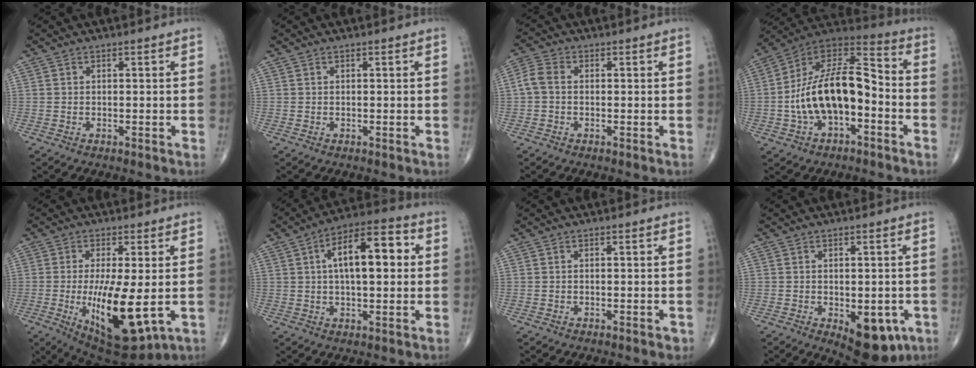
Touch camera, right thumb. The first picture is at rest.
{"total": 0.0}
{"total": 3.6, "force": [-0.2, 2.5, 2.6], "torque": [-0.061, 0.010, -0.015]}
{"total": 18.5, "force": [-3.5, 9.6, 15.5], "torque": [-0.263, 0.055, -0.065]}
{"total": 14.8, "force": [-2.4, 4.8, 13.8], "torque": [-0.238, -0.029, -0.024]}
{"total": 14.1, "force": [2.5, 6.1, 12.4], "torque": [-0.180, 0.024, 0.032]}
{"total": 1.0, "force": [-0.5, 0.4, 0.7], "torque": [-0.009, -0.001, -0.007]}
{"total": 10.1, "force": [-3.6, 5.3, 7.9], "torque": [-0.079, 0.000, -0.036]}